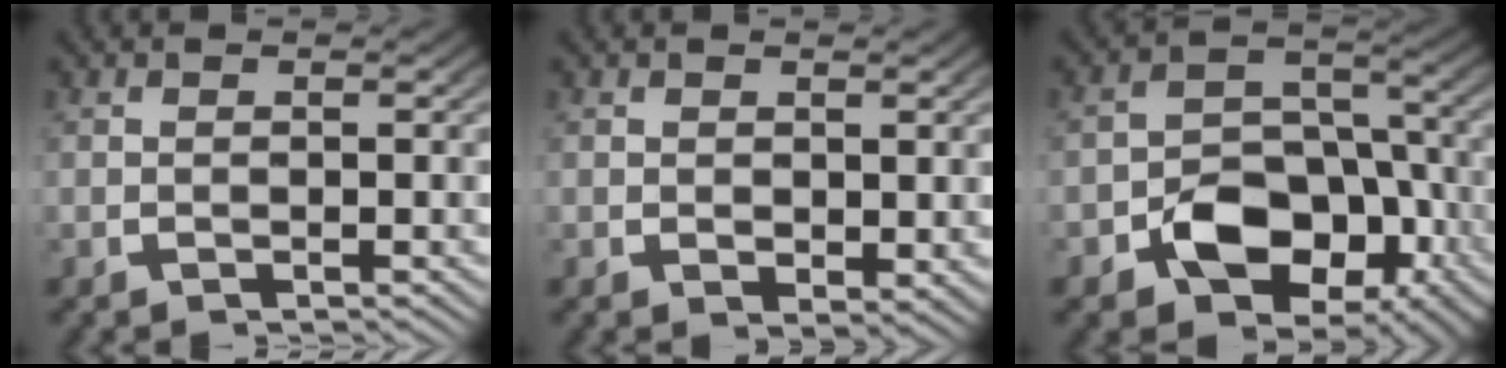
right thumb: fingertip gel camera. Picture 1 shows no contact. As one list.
[{"total": 1.4, "force": [0.5, 0.9, 0.9], "torque": [-0.011, -0.011, 0.019]}, {"total": 8.7, "force": [-3.6, 6.1, 5.0], "torque": [-0.090, -0.029, -0.046]}]